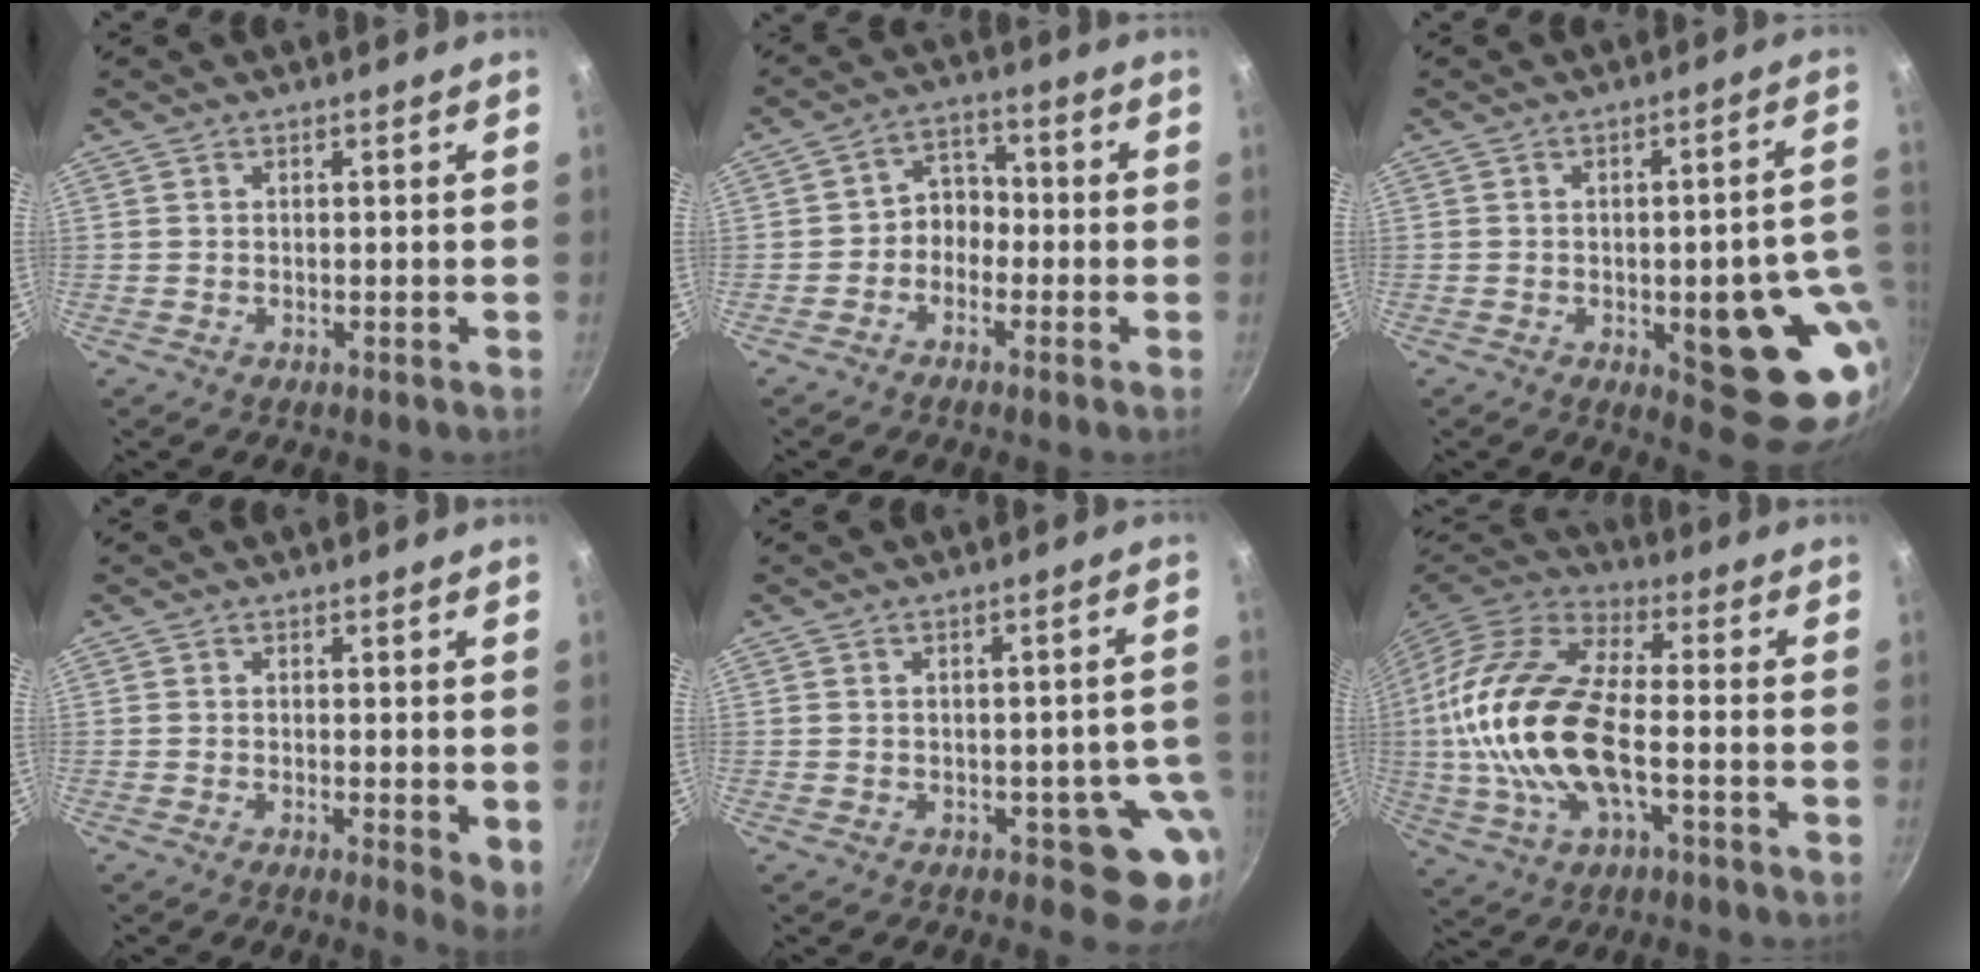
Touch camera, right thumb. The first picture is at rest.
{"total": 5.2, "force": [-1.7, 4.2, 2.6], "torque": [-0.005, 0.035, -0.040]}
{"total": 17.4, "force": [-2.8, 6.9, 15.7], "torque": [-0.132, 0.005, -0.033]}
{"total": 4.1, "force": [0.0, 1.4, 3.9], "torque": [-0.048, -0.012, -0.002]}
{"total": 7.4, "force": [-2.6, 4.6, 5.1], "torque": [-0.004, 0.024, -0.026]}
{"total": 21.6, "force": [-2.2, 10.3, 18.9], "torque": [-0.375, 0.026, -0.054]}